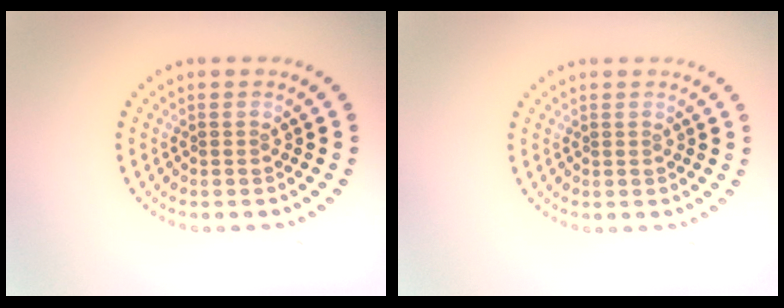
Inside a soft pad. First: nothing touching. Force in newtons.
{"total": 0.0}